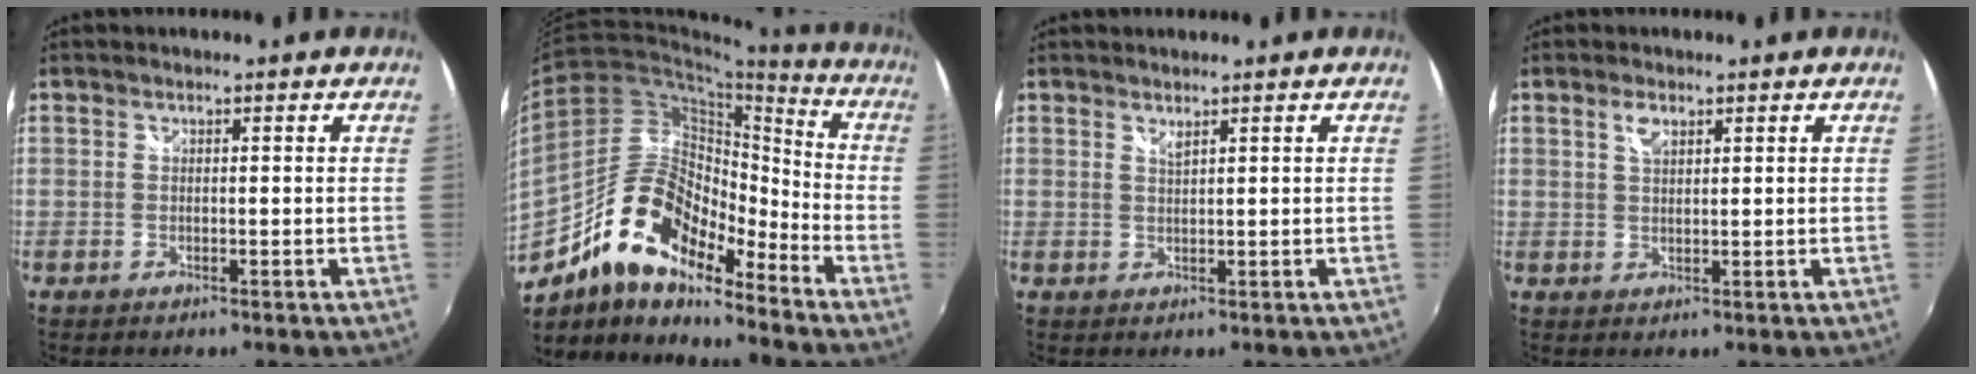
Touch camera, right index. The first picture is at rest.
{"total": 17.2, "force": [-12.4, 6.6, 10.0], "torque": [-0.184, 0.007, -0.240]}
{"total": 1.1, "force": [0.9, 0.0, 0.5], "torque": [-0.010, 0.000, 0.016]}
{"total": 2.4, "force": [1.4, 1.0, 1.7], "torque": [-0.030, 0.002, 0.023]}